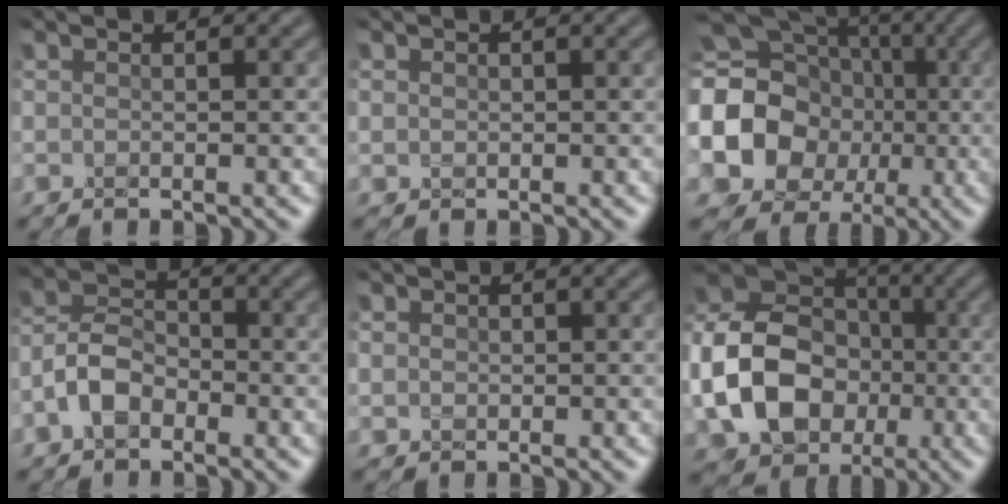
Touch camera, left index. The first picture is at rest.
{"total": 1.8, "force": [0.7, 1.5, 0.6], "torque": [0.005, 0.016, -0.006]}
{"total": 15.6, "force": [-1.1, 13.9, 7.0], "torque": [-0.154, -0.020, -0.043]}
{"total": 4.0, "force": [-2.0, 2.5, 2.4], "torque": [-0.051, 0.012, -0.048]}
{"total": 2.5, "force": [0.9, 2.1, 0.9], "torque": [0.003, 0.023, -0.008]}
{"total": 11.8, "force": [-2.1, 9.1, 7.2], "torque": [-0.140, 0.002, -0.046]}